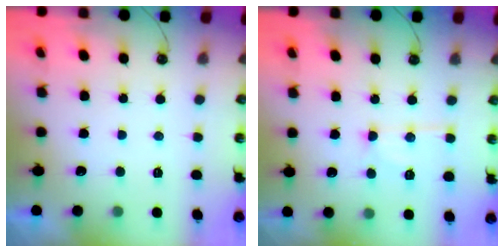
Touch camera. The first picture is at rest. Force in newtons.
{"total": 10.7, "press": 10.6, "slide": 0.9}